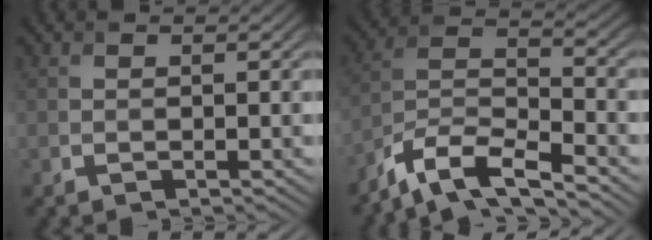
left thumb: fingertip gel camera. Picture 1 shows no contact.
{"total": 9.2, "force": [-7.3, 2.3, 5.0], "torque": [-0.099, -0.003, -0.152]}